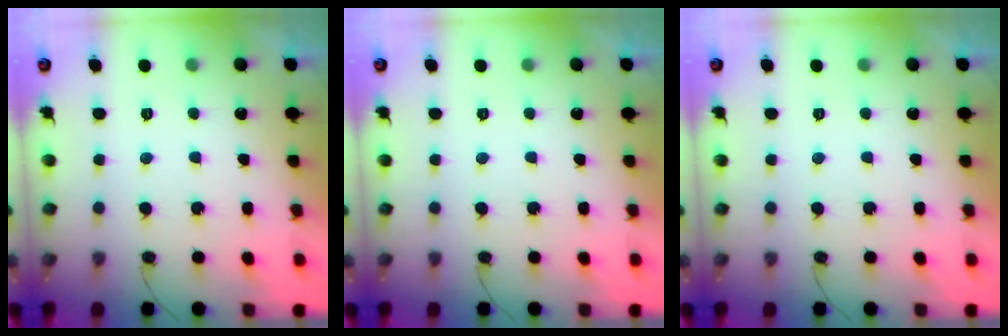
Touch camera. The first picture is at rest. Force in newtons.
{"total": 0.0}
{"total": 0.0}